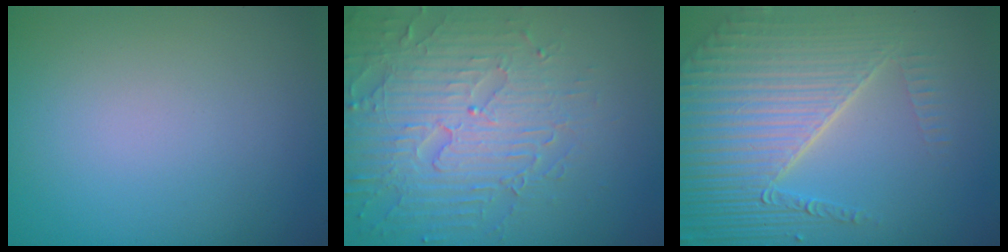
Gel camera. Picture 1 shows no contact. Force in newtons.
{"total": 5.8, "press": 5.0, "slide": 2.9}
{"total": 8.9, "press": 5.8, "slide": 6.7}